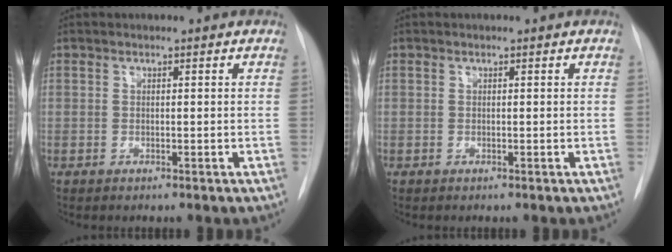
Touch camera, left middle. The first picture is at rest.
{"total": 0.0}